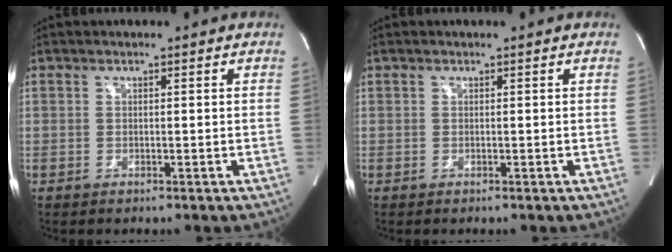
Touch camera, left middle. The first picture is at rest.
{"total": 0.0}